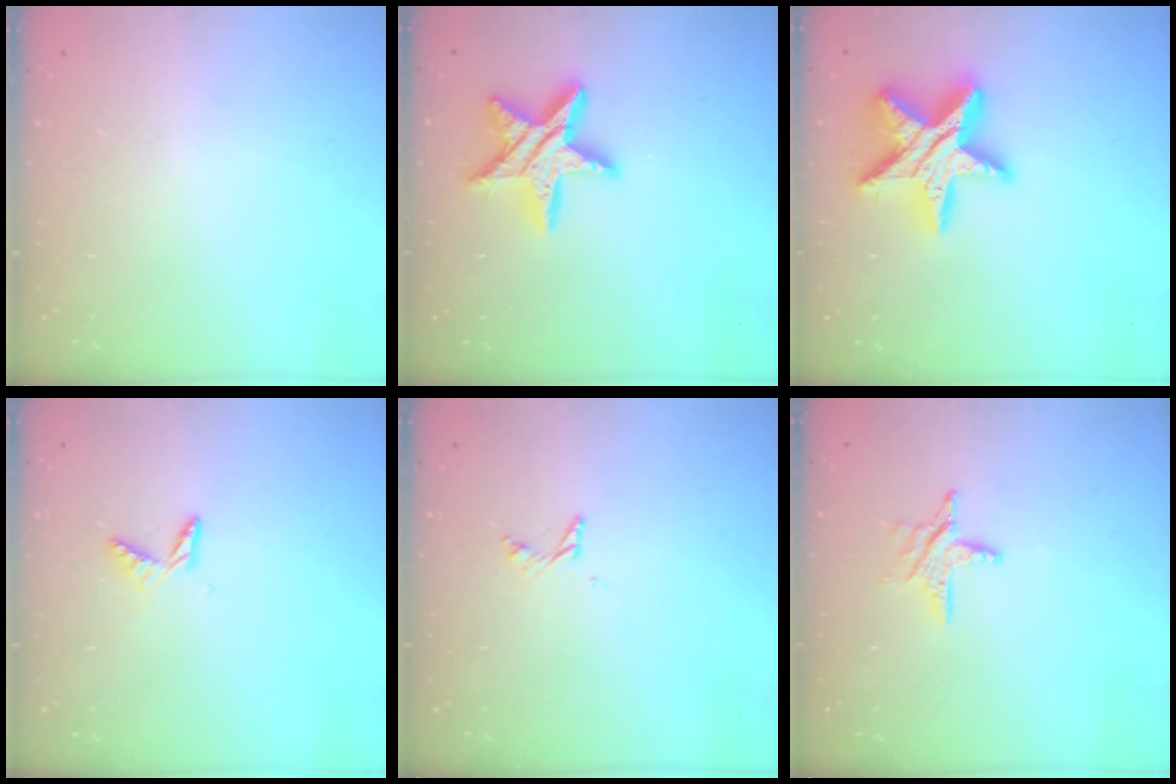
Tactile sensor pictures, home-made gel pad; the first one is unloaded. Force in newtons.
{"total": 13.7, "press": 13.7, "slide": 1.0}
{"total": 17.9, "press": 17.9, "slide": 1.1}
{"total": 4.0, "press": 4.0, "slide": 0.3}
{"total": 4.9, "press": 4.8, "slide": 0.4}
{"total": 6.9, "press": 6.9, "slide": 0.5}